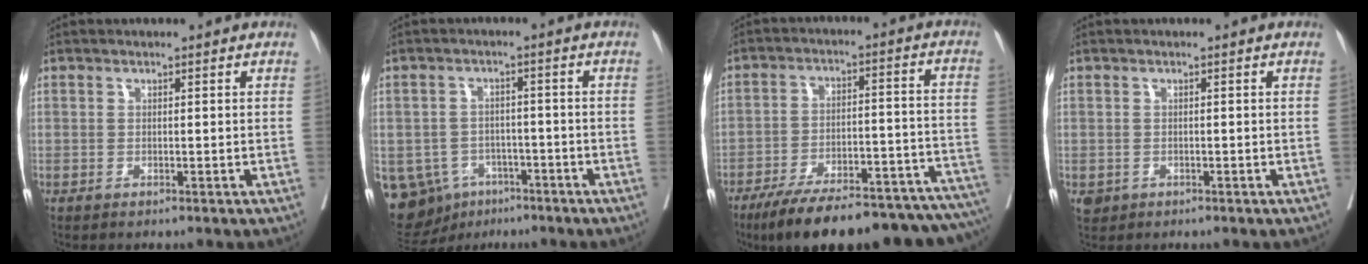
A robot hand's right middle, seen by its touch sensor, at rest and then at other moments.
{"total": 14.4, "force": [-7.0, 11.5, 5.1], "torque": [-0.135, 0.012, -0.091]}
{"total": 26.9, "force": [-21.6, 5.2, 15.1], "torque": [-0.157, 0.006, -0.298]}
{"total": 1.4, "force": [-0.5, 1.2, 0.5], "torque": [-0.009, 0.002, 0.000]}